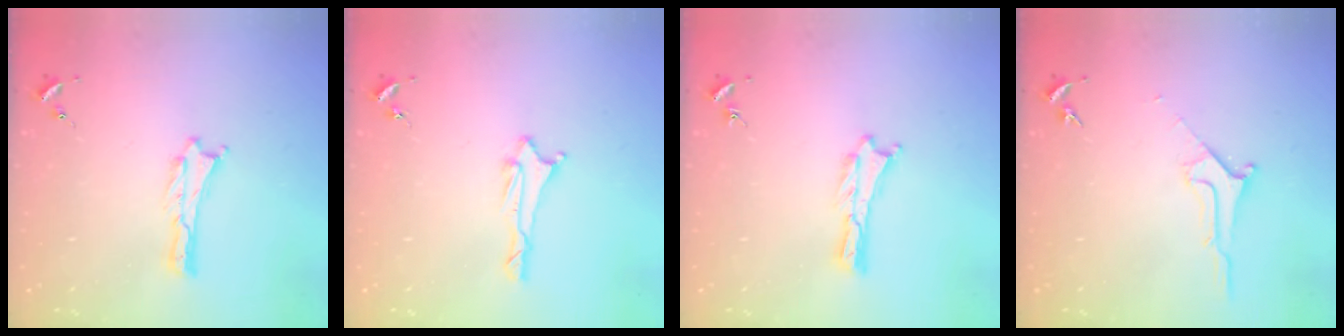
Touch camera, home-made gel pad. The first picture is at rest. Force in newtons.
{"total": 1.7, "press": 1.6, "slide": 0.5}
{"total": 0.0}
{"total": 1.8, "press": 1.7, "slide": 0.2}